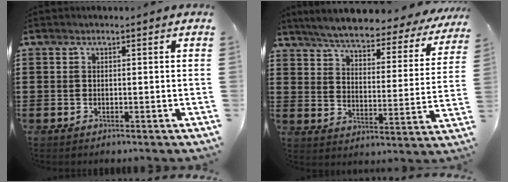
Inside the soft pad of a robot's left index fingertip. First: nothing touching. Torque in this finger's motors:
{"motor_torque": [1.86, -0.28, 1.05, 0.21]}